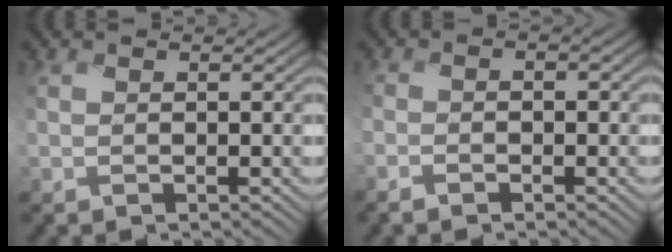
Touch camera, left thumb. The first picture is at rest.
{"total": 1.2, "force": [-1.1, -0.1, -0.3], "torque": [0.011, 0.003, -0.030]}